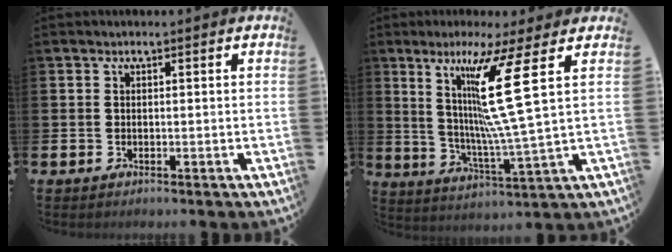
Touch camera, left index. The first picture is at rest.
{"total": 13.4, "force": [5.0, 0.0, 12.4], "torque": [-0.236, -0.011, 0.075]}